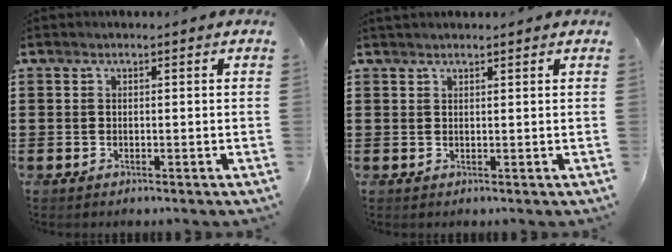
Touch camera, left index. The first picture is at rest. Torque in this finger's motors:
{"motor_torque": [0.37, 0.32, 0.28, 0.03]}